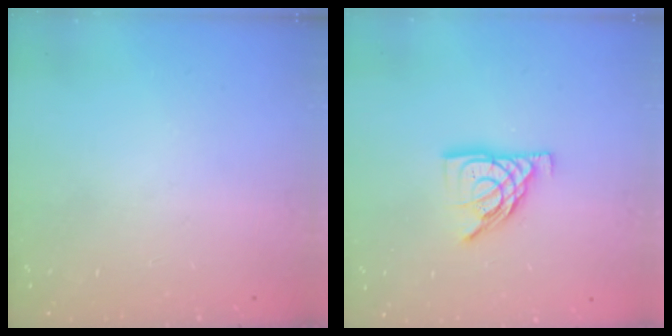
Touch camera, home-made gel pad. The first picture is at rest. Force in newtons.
{"total": 11.1, "press": 11.0, "slide": 1.0}